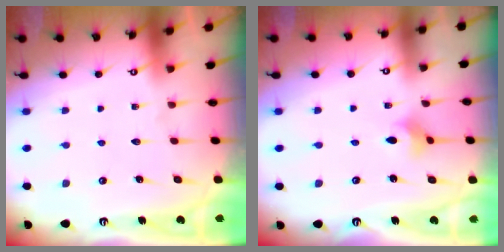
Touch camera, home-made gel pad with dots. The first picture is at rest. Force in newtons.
{"total": 2.7, "press": 2.7, "slide": 0.5}